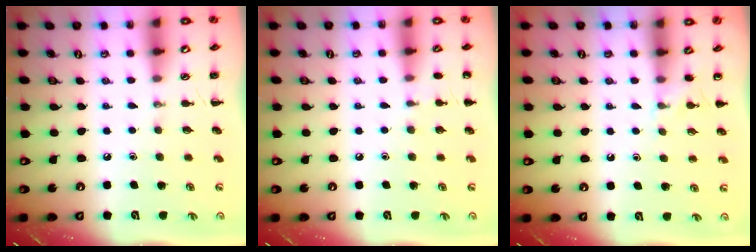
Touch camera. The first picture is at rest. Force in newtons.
{"total": 5.2, "press": 4.9, "slide": 1.5}
{"total": 4.9, "press": 4.6, "slide": 1.6}